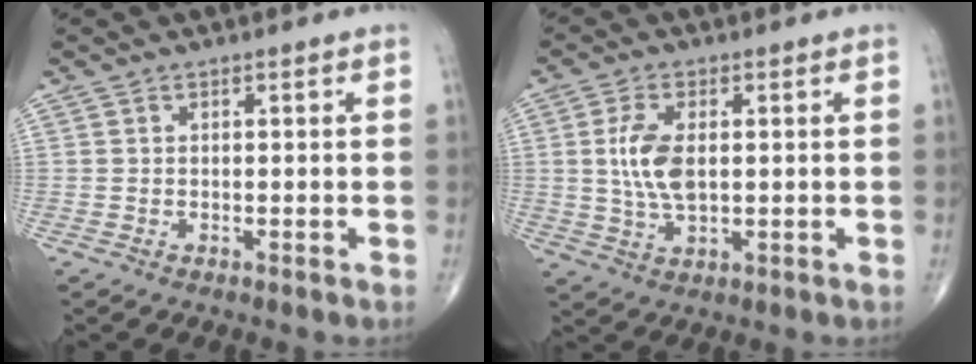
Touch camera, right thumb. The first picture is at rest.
{"total": 7.7, "force": [0.8, 3.9, 6.6], "torque": [-0.139, -0.005, 0.017]}